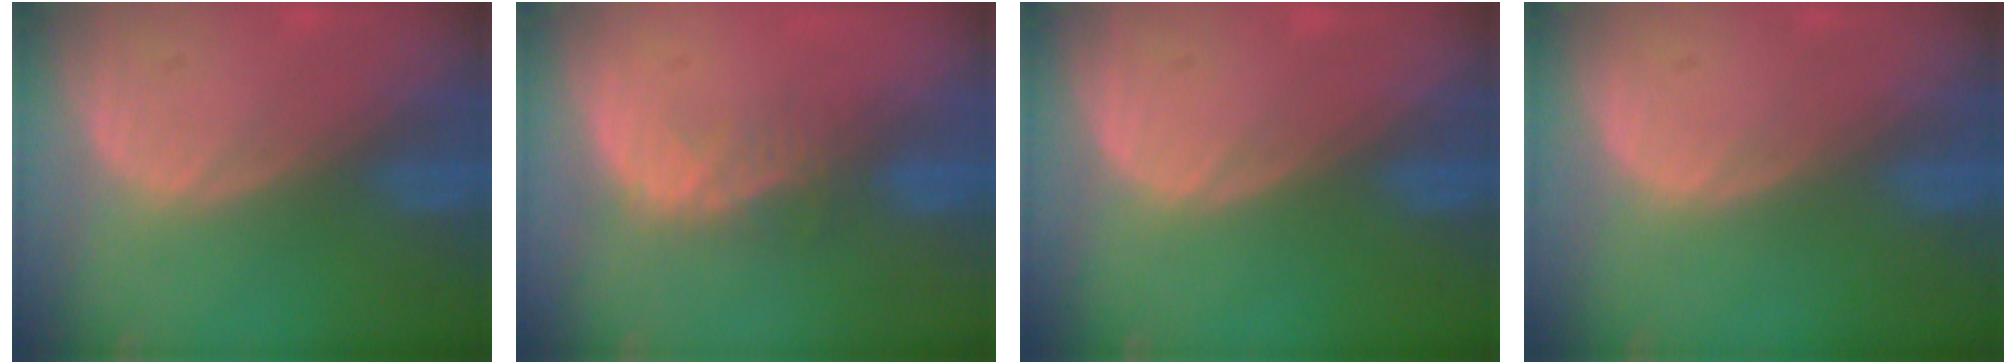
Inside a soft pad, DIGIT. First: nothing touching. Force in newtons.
{"total": 3.4, "press": 3.0, "slide": 1.6}
{"total": 0.0}
{"total": 0.0}